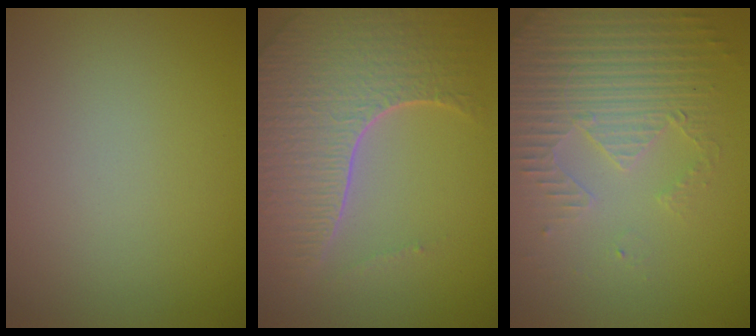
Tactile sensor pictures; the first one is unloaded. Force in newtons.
{"total": 7.4, "press": 5.3, "slide": 5.2}
{"total": 5.0, "press": 3.7, "slide": 3.4}